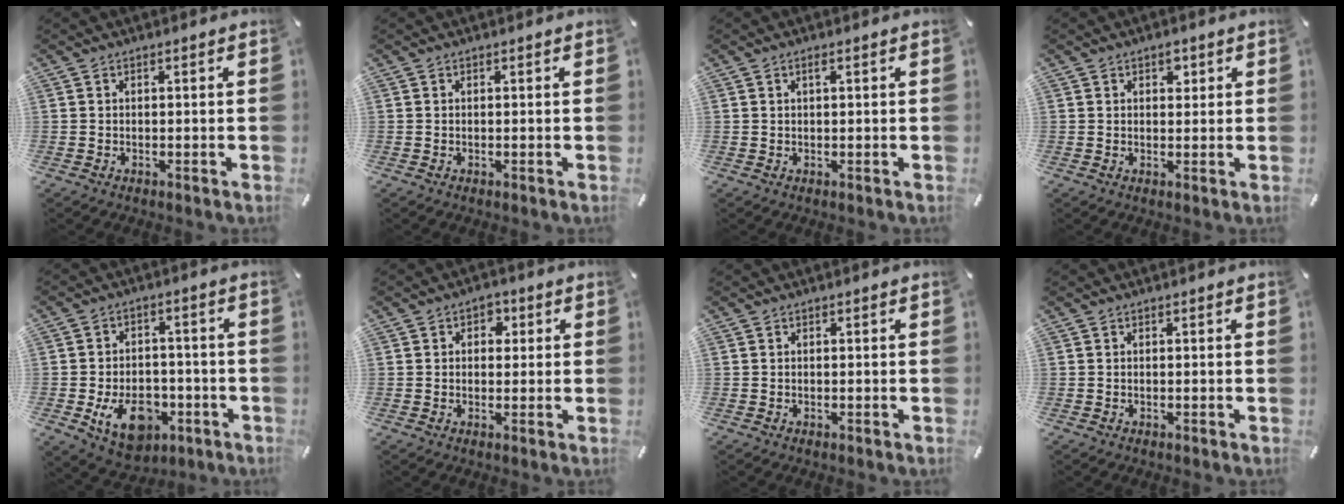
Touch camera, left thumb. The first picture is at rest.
{"total": 0.0}
{"total": 1.0, "force": [0.4, 0.3, 0.8], "torque": [-0.016, 0.002, 0.007]}
{"total": 2.3, "force": [1.1, 1.6, 1.1], "torque": [0.000, -0.006, 0.014]}
{"total": 12.7, "force": [-4.5, 8.8, 8.0], "torque": [-0.134, 0.017, -0.075]}
{"total": 3.3, "force": [0.6, 2.9, 1.6], "torque": [-0.003, -0.002, 0.000]}
{"total": 0.0}
{"total": 0.0}